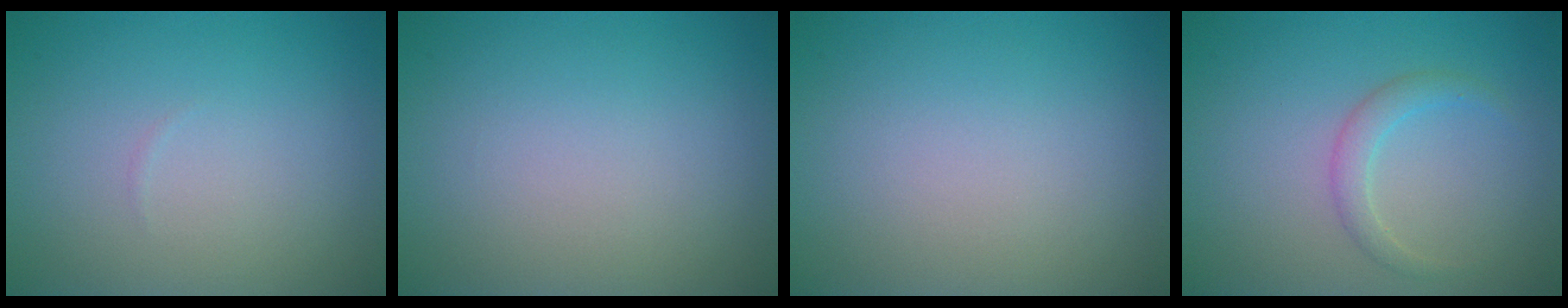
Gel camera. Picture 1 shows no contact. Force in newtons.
{"total": 0.0}
{"total": 0.0}
{"total": 1.7, "press": 1.7, "slide": 0.2}